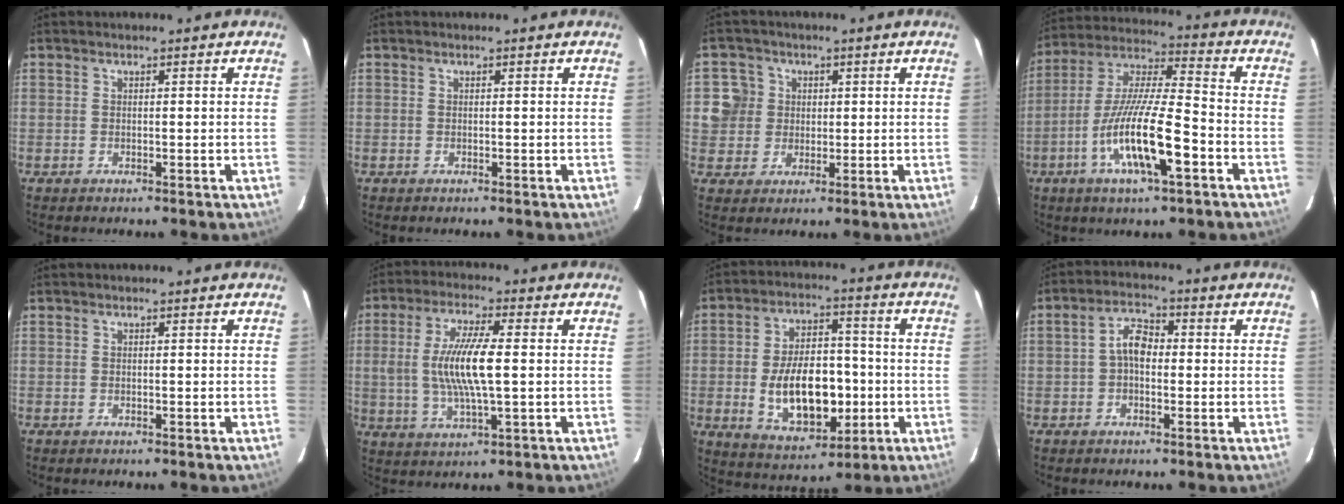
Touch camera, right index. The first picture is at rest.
{"total": 0.0}
{"total": 5.7, "force": [1.0, 5.6, 0.6], "torque": [-0.004, 0.017, 0.016]}
{"total": 16.0, "force": [-6.4, 2.9, 14.4], "torque": [-0.284, -0.015, -0.122]}
{"total": 0.0}
{"total": 11.4, "force": [0.2, 2.5, 11.1], "torque": [-0.216, -0.002, 0.007]}
{"total": 15.6, "force": [-2.8, 8.8, 12.6], "torque": [-0.236, 0.008, -0.024]}
{"total": 4.6, "force": [-0.3, 2.9, 3.6], "torque": [-0.066, 0.017, -0.007]}